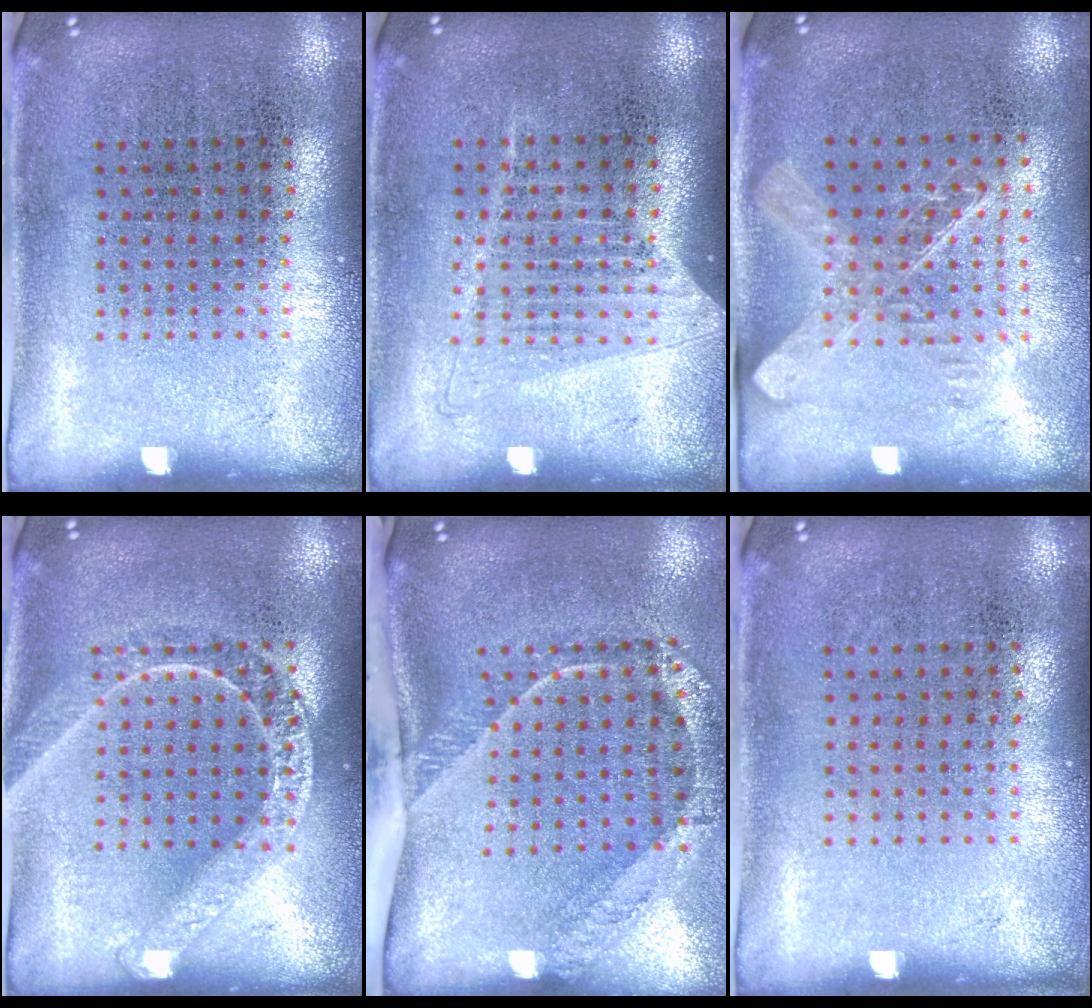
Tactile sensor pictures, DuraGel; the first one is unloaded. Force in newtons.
{"total": 1.0, "press": 0.9, "slide": 0.5}
{"total": 1.5, "press": 1.3, "slide": 0.8}
{"total": 1.5, "press": 1.5, "slide": 0.2}
{"total": 2.7, "press": 1.8, "slide": 1.9}
{"total": 0.0}